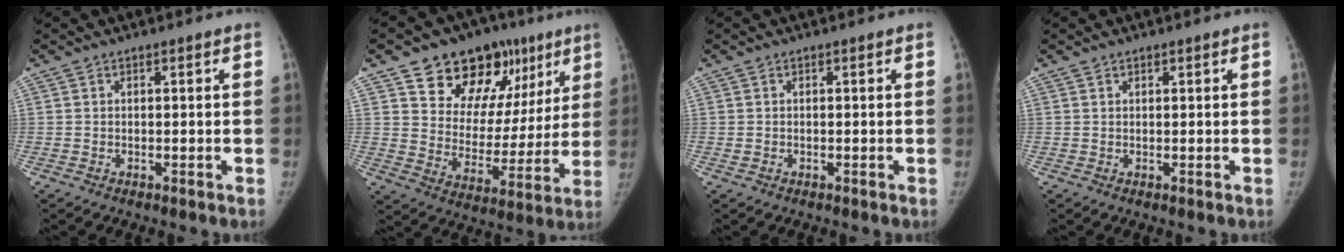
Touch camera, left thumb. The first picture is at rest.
{"total": 21.2, "force": [12.3, 13.5, 10.7], "torque": [-0.093, -0.023, 0.192]}
{"total": 0.7, "force": [-0.2, 0.6, 0.3], "torque": [-0.007, 0.000, 0.000]}
{"total": 0.5, "force": [0.4, 0.3, 0.1], "torque": [-0.001, -0.003, 0.005]}